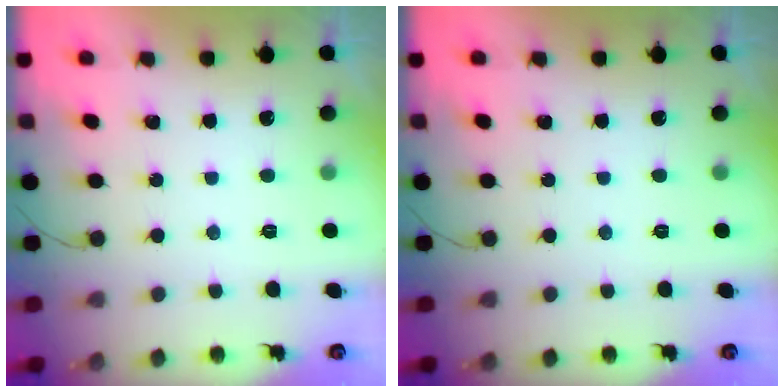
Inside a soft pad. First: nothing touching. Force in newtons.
{"total": 0.0}